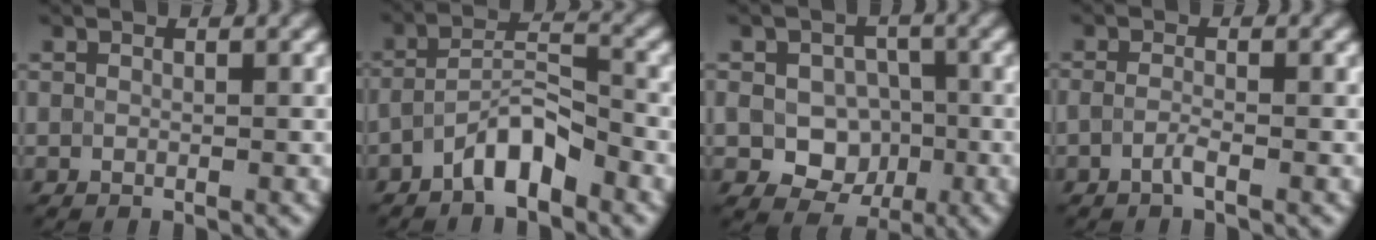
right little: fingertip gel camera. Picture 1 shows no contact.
{"total": 4.4, "force": [-2.8, 1.3, 3.0], "torque": [-0.057, 0.013, -0.055]}
{"total": 5.9, "force": [-1.1, 4.9, 3.2], "torque": [-0.039, -0.009, -0.025]}
{"total": 1.1, "force": [-0.7, 0.3, 0.9], "torque": [-0.018, -0.002, -0.015]}